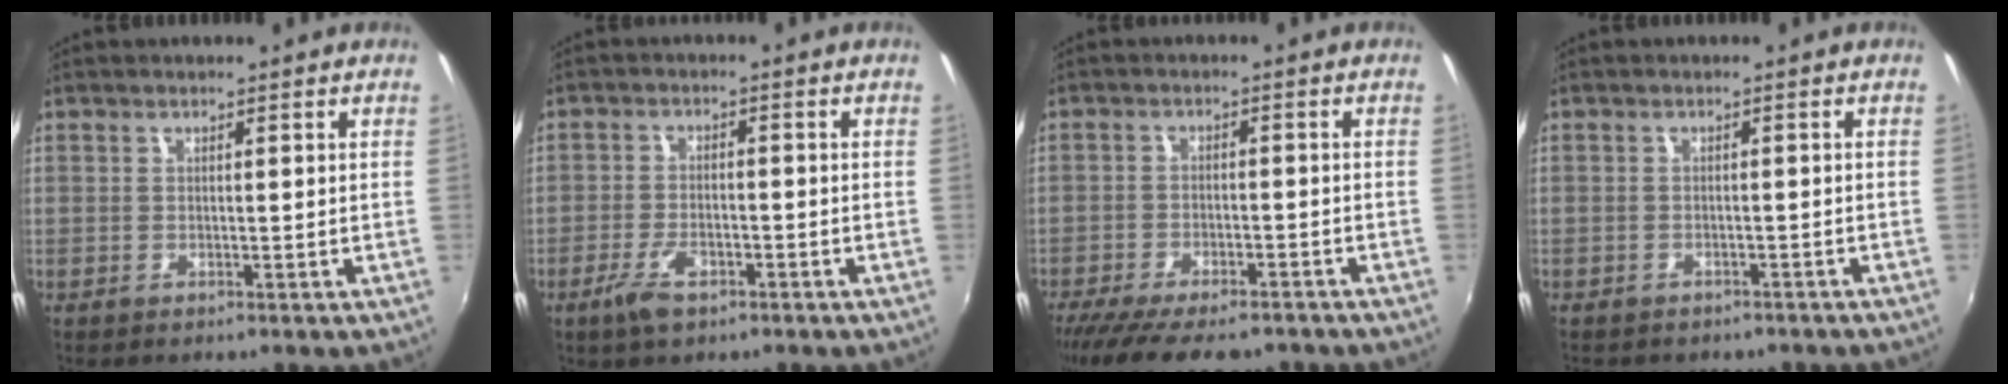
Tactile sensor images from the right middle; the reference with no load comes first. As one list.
[{"total": 5.3, "force": [-3.2, 2.2, 3.6], "torque": [-0.086, -0.007, -0.059]}, {"total": 13.5, "force": [-10.8, 4.3, 7.0], "torque": [-0.153, -0.038, -0.170]}, {"total": 4.7, "force": [-3.9, 2.0, 1.6], "torque": [-0.037, -0.014, -0.048]}]